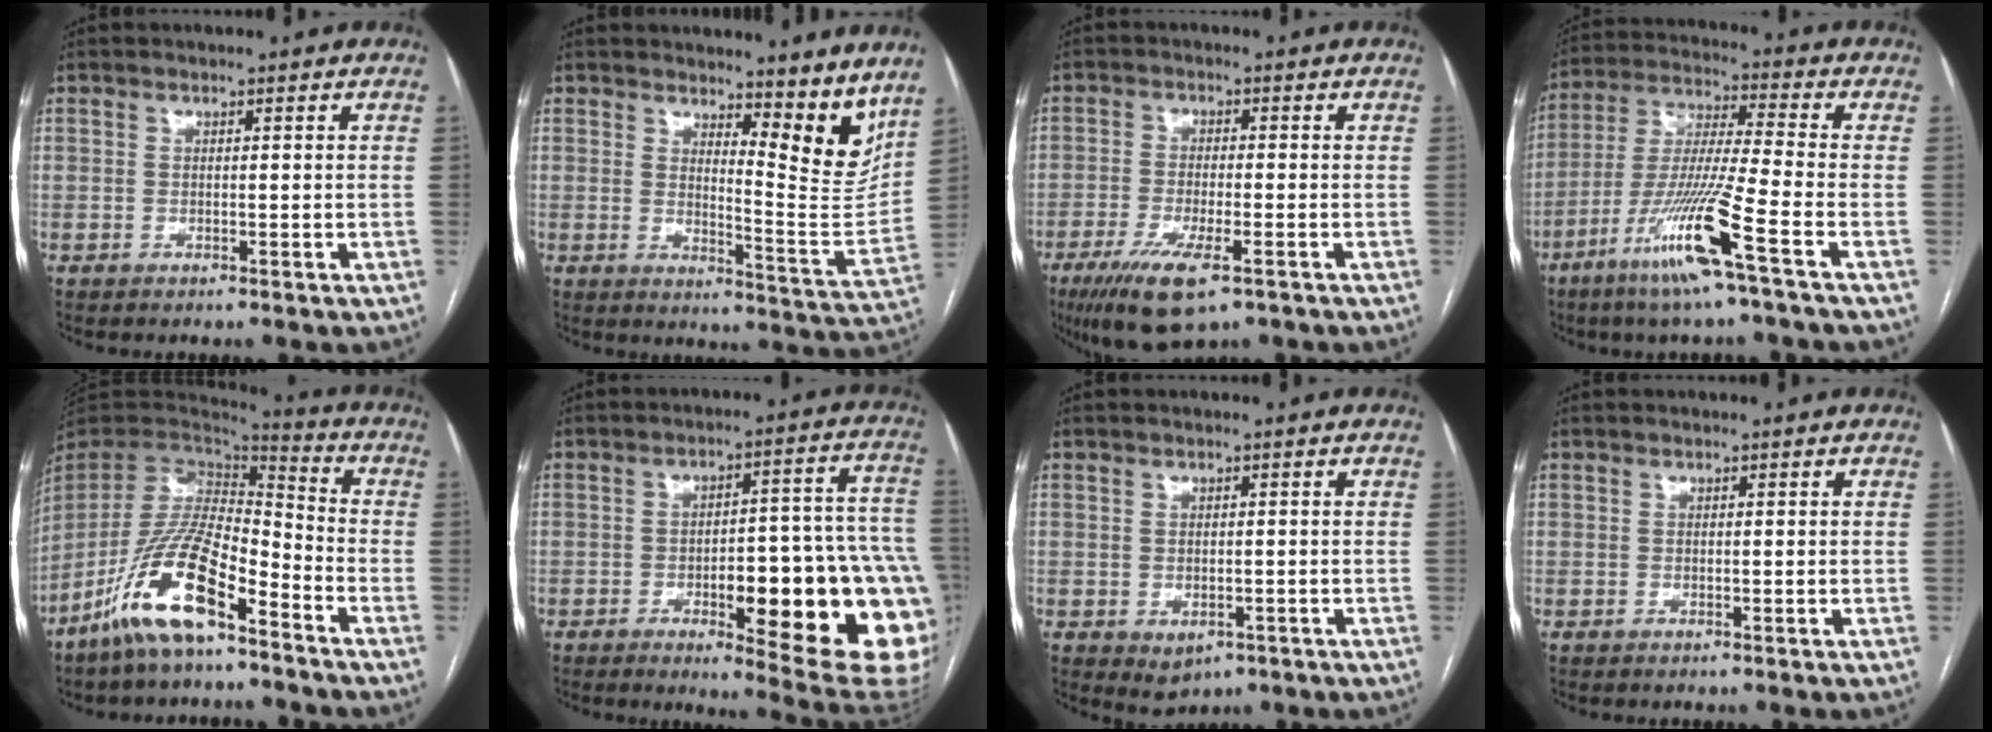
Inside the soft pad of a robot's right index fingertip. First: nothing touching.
{"total": 10.0, "force": [8.1, 1.9, 5.4], "torque": [-0.064, -0.038, 0.105]}
{"total": 9.6, "force": [-5.6, 2.2, 7.5], "torque": [-0.138, -0.023, -0.091]}
{"total": 13.9, "force": [-7.3, -1.4, 11.8], "torque": [-0.240, -0.029, -0.141]}
{"total": 15.2, "force": [-9.4, 4.0, 11.3], "torque": [-0.228, -0.001, -0.175]}
{"total": 24.8, "force": [-6.5, 5.0, 23.4], "torque": [-0.215, 0.015, -0.067]}
{"total": 2.9, "force": [-1.1, 2.1, 1.7], "torque": [-0.022, -0.003, -0.001]}
{"total": 0.0}